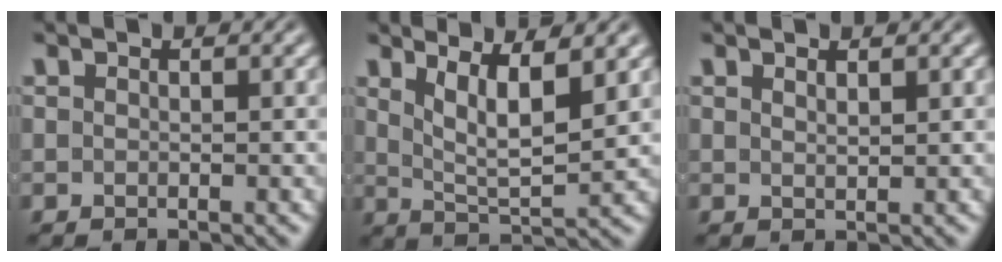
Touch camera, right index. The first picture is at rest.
{"total": 5.0, "force": [1.8, 1.7, 4.3], "torque": [-0.073, -0.026, 0.042]}
{"total": 1.2, "force": [0.7, -1.0, 0.2], "torque": [0.001, -0.006, 0.023]}